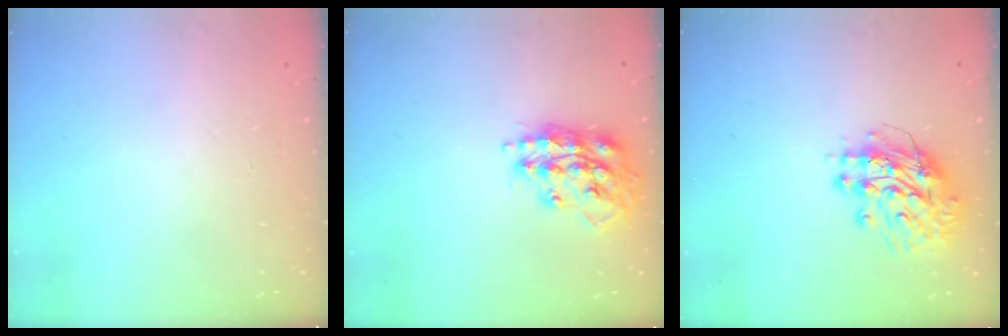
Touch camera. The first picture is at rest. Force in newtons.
{"total": 16.2, "press": 16.2, "slide": 1.4}
{"total": 12.5, "press": 12.4, "slide": 1.2}